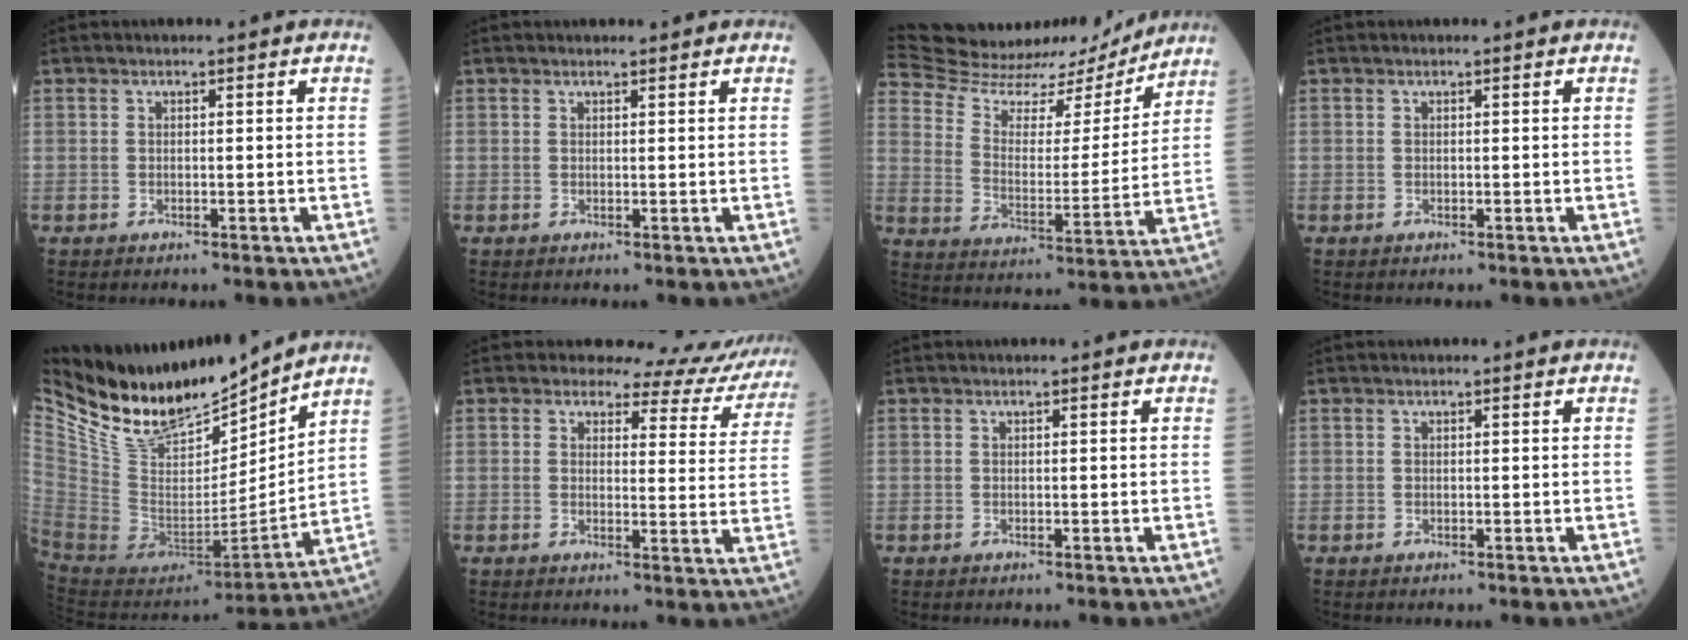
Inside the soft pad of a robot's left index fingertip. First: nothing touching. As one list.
[{"total": 1.6, "force": [1.5, 0.3, 0.4], "torque": [-0.010, 0.009, 0.022]}, {"total": 22.1, "force": [21.0, 4.9, 5.0], "torque": [-0.092, -0.022, 0.313]}, {"total": 0.0}, {"total": 20.3, "force": [17.7, 5.0, 8.6], "torque": [-0.169, -0.021, 0.326]}, {"total": 9.9, "force": [9.6, 2.5, 0.4], "torque": [0.017, -0.038, 0.086]}, {"total": 0.0}, {"total": 0.0}]